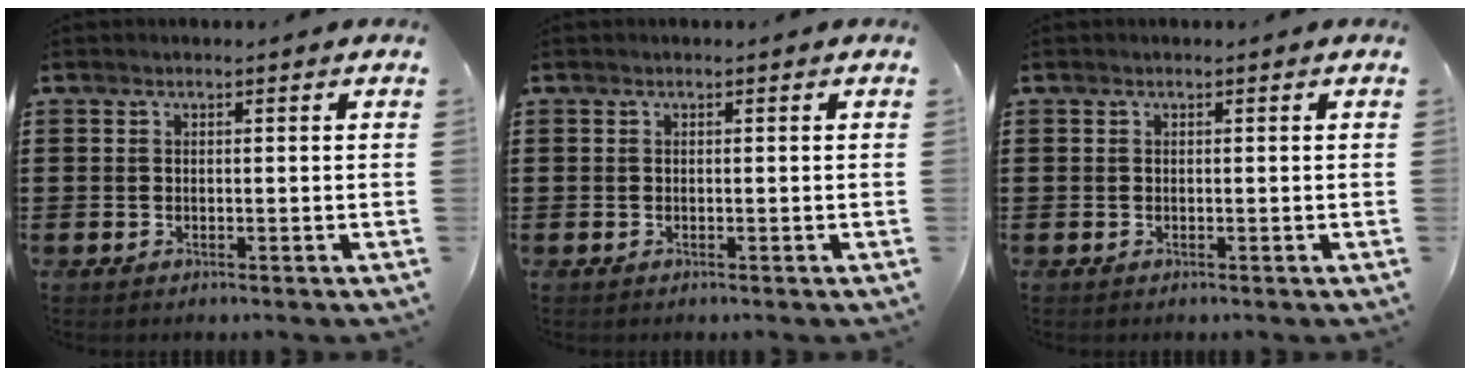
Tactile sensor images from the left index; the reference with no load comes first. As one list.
[{"total": 0.0}, {"total": 0.0}]